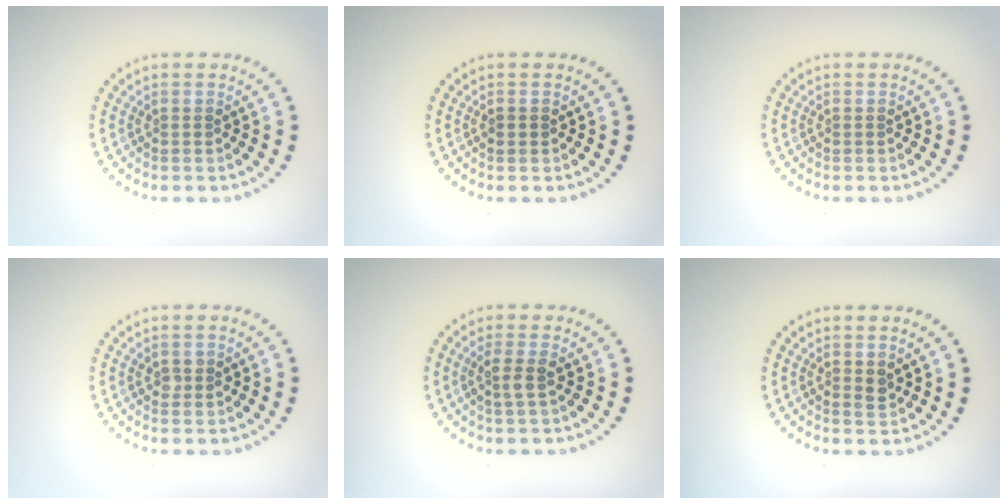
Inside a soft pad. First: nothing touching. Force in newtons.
{"total": 0.9, "press": 0.8, "slide": 0.1}
{"total": 0.0}
{"total": 1.0, "press": 1.0, "slide": 0.1}
{"total": 1.6, "press": 1.4, "slide": 0.8}
{"total": 1.0, "press": 1.0, "slide": 0.2}